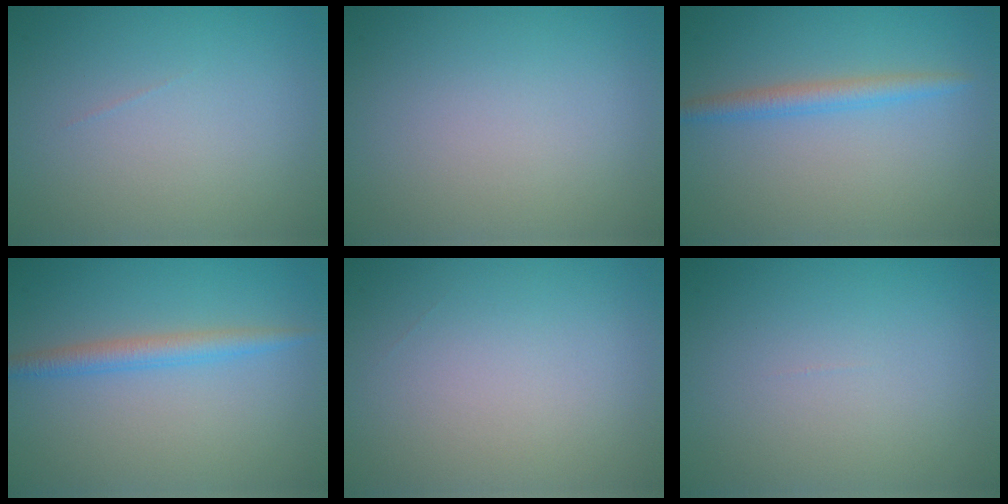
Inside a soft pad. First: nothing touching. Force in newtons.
{"total": 0.0}
{"total": 2.1, "press": 2.1, "slide": 0.0}
{"total": 2.2, "press": 2.2, "slide": 0.1}
{"total": 0.0}
{"total": 0.0}